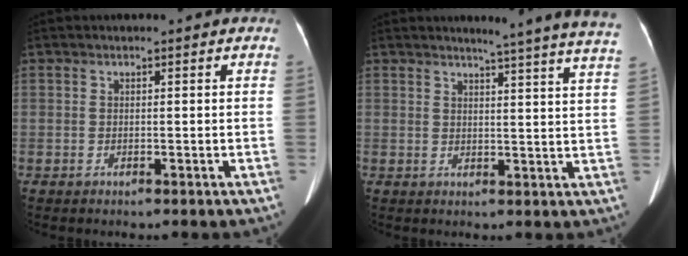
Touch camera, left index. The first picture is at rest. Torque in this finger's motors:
{"motor_torque": [0.26, -1.88, 0.04, 0.00]}